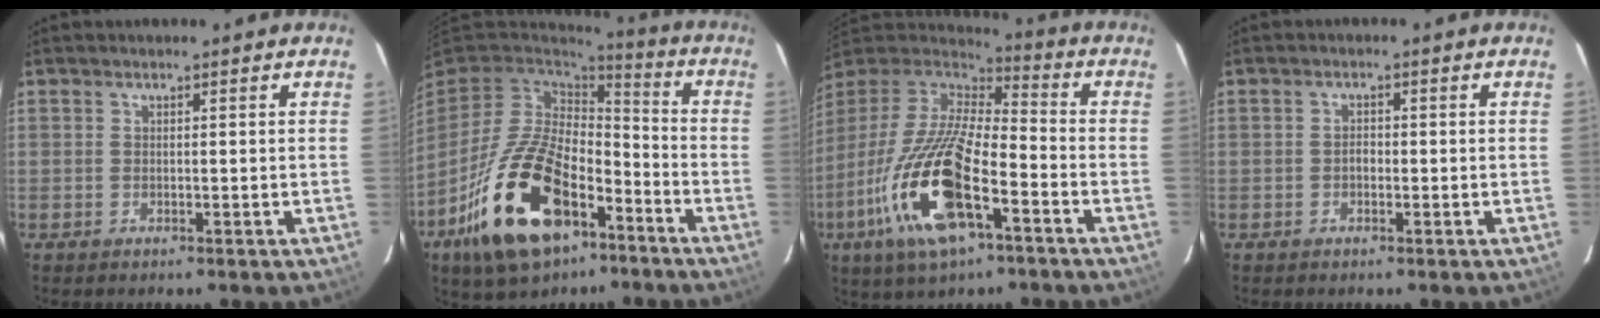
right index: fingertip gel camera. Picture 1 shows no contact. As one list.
[{"total": 23.1, "force": [-11.5, 12.4, 15.8], "torque": [-0.323, -0.009, -0.190]}, {"total": 23.1, "force": [-10.0, 8.0, 19.2], "torque": [-0.392, -0.048, -0.193]}, {"total": 1.2, "force": [-0.4, 0.9, 0.6], "torque": [-0.011, 0.005, -0.008]}]